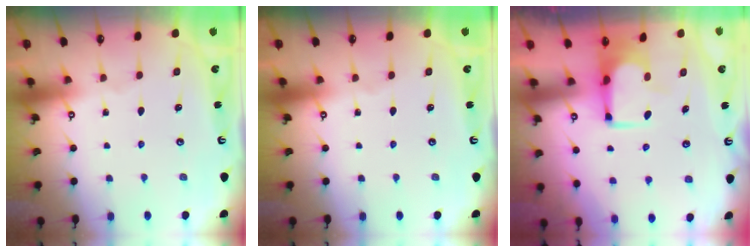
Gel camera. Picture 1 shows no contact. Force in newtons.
{"total": 0.0}
{"total": 1.9, "press": 1.9, "slide": 0.2}